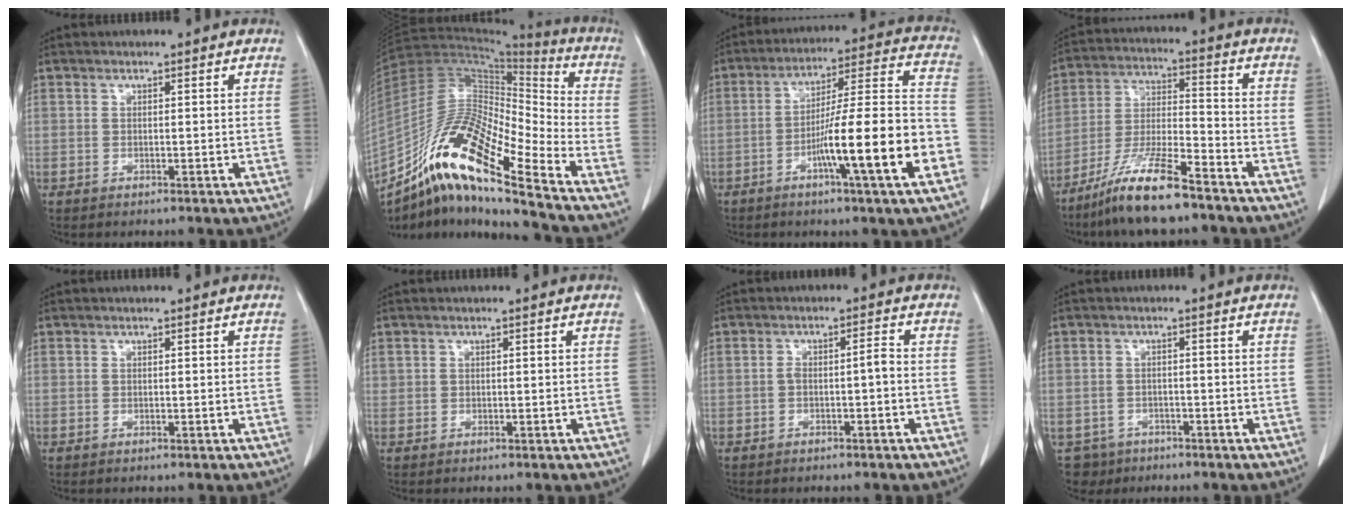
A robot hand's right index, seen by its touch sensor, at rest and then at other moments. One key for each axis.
{"total": 19.4, "fx": -13.1, "fy": 2.1, "fz": 14.2, "tx": -0.282, "ty": 0.000, "tz": -0.239}
{"total": 17.4, "fx": -6.3, "fy": 0.1, "fz": 16.2, "tx": -0.243, "ty": 0.007, "tz": -0.100}
{"total": 12.2, "fx": -9.1, "fy": 1.4, "fz": 8.0, "tx": -0.162, "ty": -0.020, "tz": -0.172}
{"total": 0.0}
{"total": 0.0}
{"total": 2.2, "fx": -0.8, "fy": 0.3, "fz": 2.0, "tx": -0.035, "ty": 0.008, "tz": -0.013}
{"total": 4.3, "fx": -2.7, "fy": 3.4, "fz": -0.4, "tx": 0.011, "ty": 0.007, "tz": -0.044}